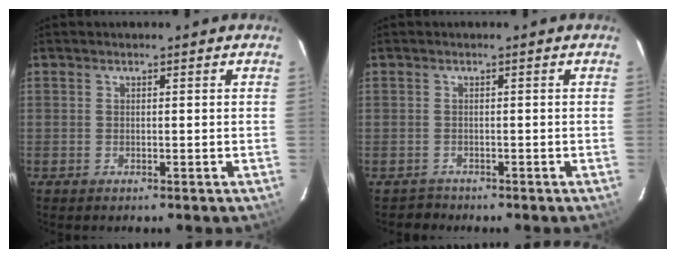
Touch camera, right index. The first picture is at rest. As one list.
[{"total": 1.8, "force": [-1.2, 1.1, -0.6], "torque": [0.007, 0.008, -0.019]}]